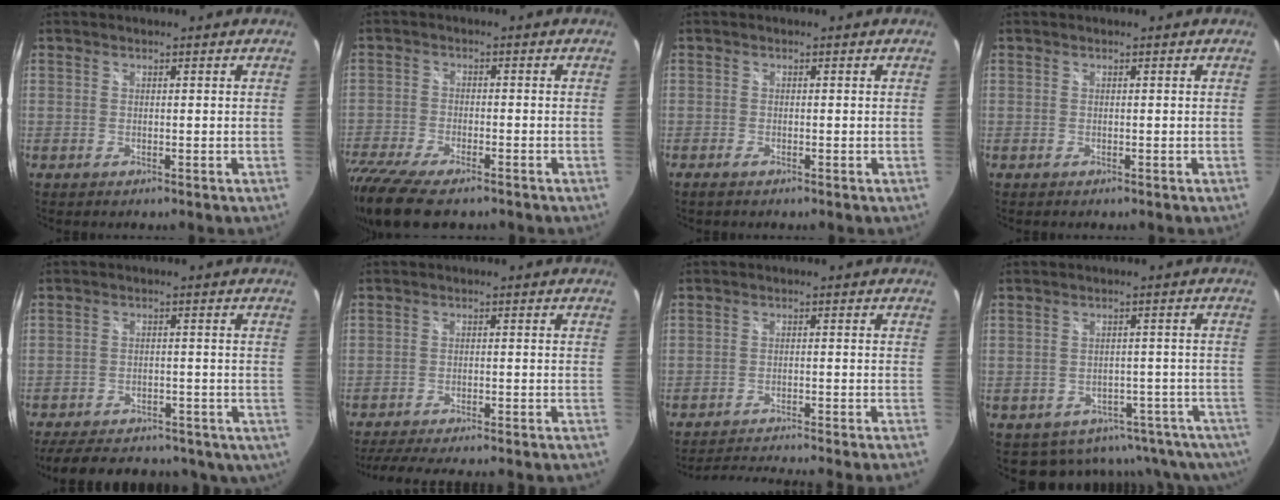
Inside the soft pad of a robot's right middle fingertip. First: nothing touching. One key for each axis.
{"total": 16.3, "fx": -12.3, "fy": 5.4, "fz": 9.2, "tx": -0.220, "ty": -0.062, "tz": -0.214}
{"total": 1.1, "fx": -0.8, "fy": 0.2, "fz": 0.6, "tx": -0.013, "ty": -0.003, "tz": -0.017}
{"total": 0.0}
{"total": 26.1, "fx": -22.2, "fy": 9.5, "fz": 9.8, "tx": -0.196, "ty": 0.018, "tz": -0.269}
{"total": 23.6, "fx": -21.5, "fy": 2.3, "fz": 9.5, "tx": -0.170, "ty": -0.024, "tz": -0.285}
{"total": 21.5, "fx": -20.0, "fy": -0.5, "fz": 7.9, "tx": -0.131, "ty": -0.025, "tz": -0.270}
{"total": 18.0, "fx": -16.2, "fy": 6.6, "fz": 4.5, "tx": -0.042, "ty": 0.024, "tz": -0.191}